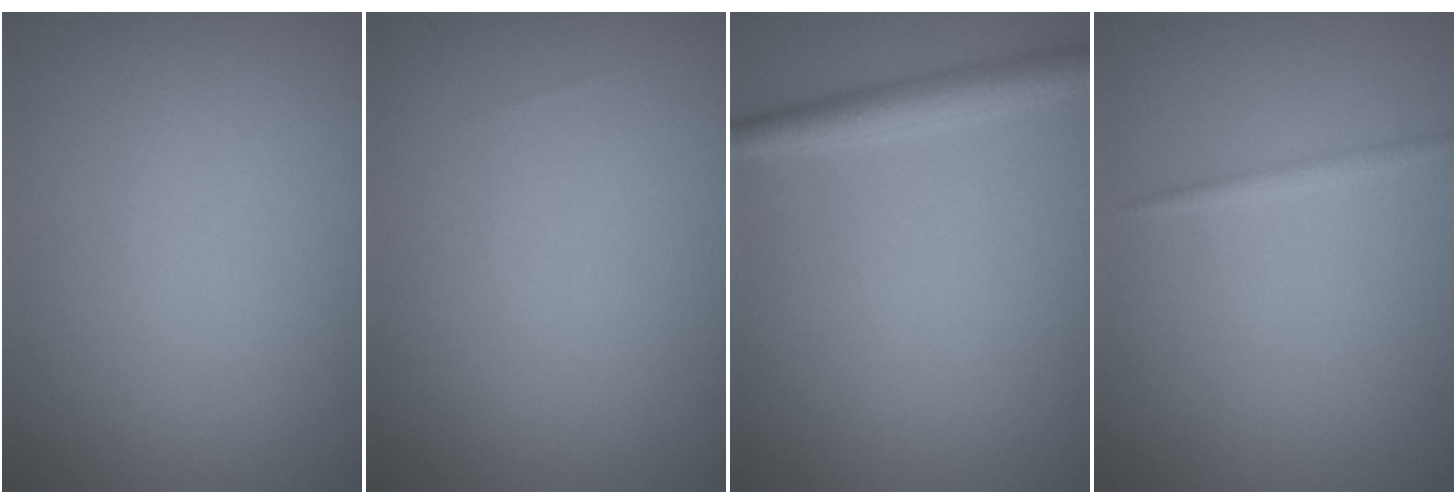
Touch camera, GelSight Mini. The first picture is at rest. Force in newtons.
{"total": 0.0}
{"total": 2.6, "press": 2.6, "slide": 0.0}
{"total": 0.7, "press": 0.7, "slide": 0.0}